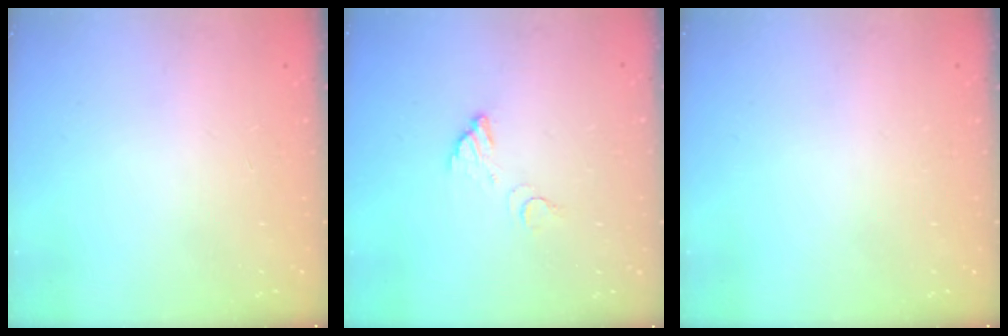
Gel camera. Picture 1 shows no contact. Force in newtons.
{"total": 3.5, "press": 3.5, "slide": 0.2}
{"total": 0.0}